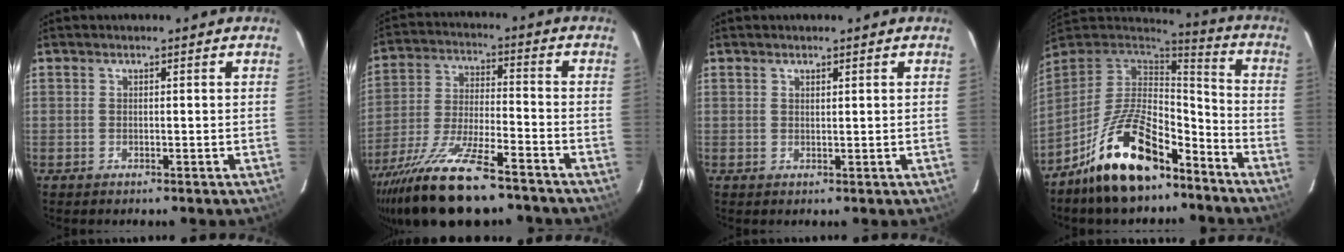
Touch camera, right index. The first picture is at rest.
{"total": 19.5, "force": [-14.7, 4.8, 11.9], "torque": [-0.242, -0.044, -0.256]}
{"total": 0.8, "force": [0.6, 0.2, 0.5], "torque": [-0.008, 0.001, 0.011]}
{"total": 20.3, "force": [-12.8, 8.9, 13.1], "torque": [-0.257, 0.003, -0.218]}